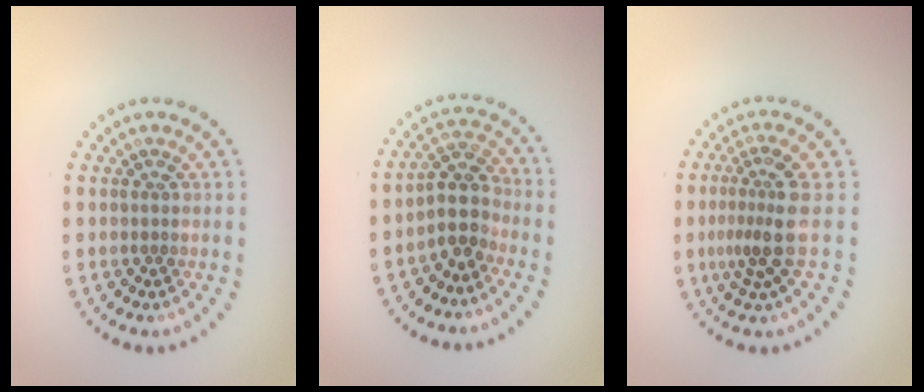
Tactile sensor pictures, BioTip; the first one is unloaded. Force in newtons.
{"total": 3.1, "press": 2.5, "slide": 1.8}
{"total": 3.4, "press": 2.4, "slide": 2.5}